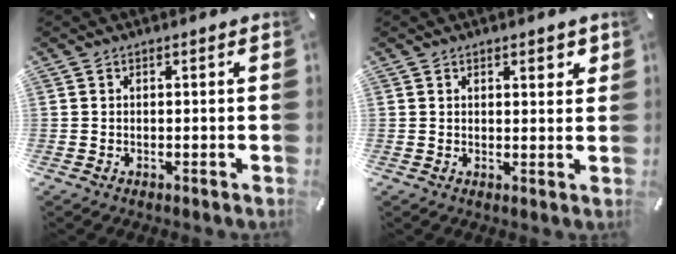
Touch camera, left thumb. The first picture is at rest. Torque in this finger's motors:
{"motor_torque": [0.39, 0.02, 0.18, -0.28, 0.06]}